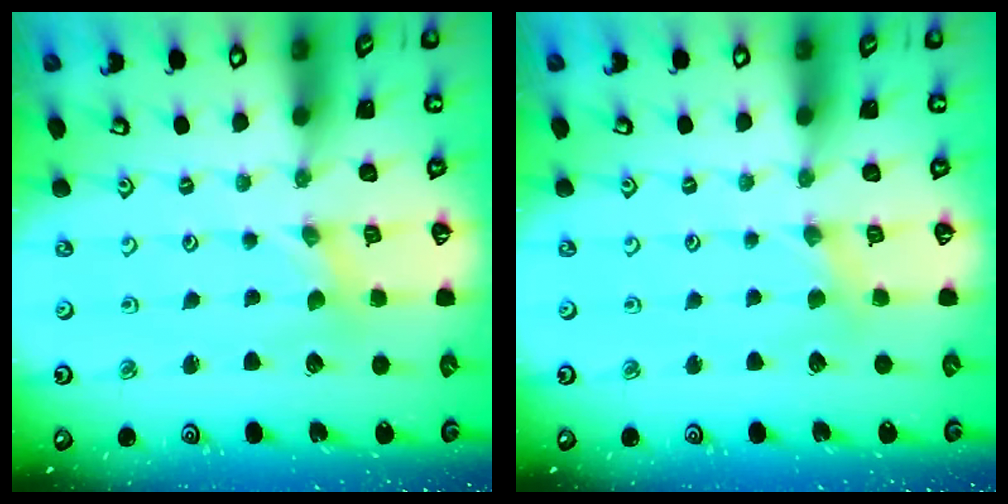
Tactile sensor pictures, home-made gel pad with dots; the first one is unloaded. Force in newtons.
{"total": 2.4, "press": 2.4, "slide": 0.4}